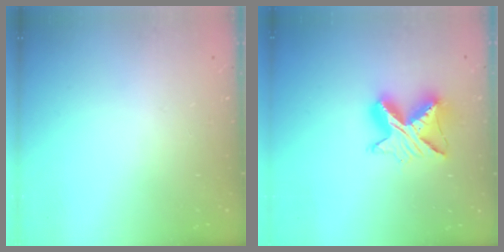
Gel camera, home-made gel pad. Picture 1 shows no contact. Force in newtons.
{"total": 9.9, "press": 9.9, "slide": 1.0}